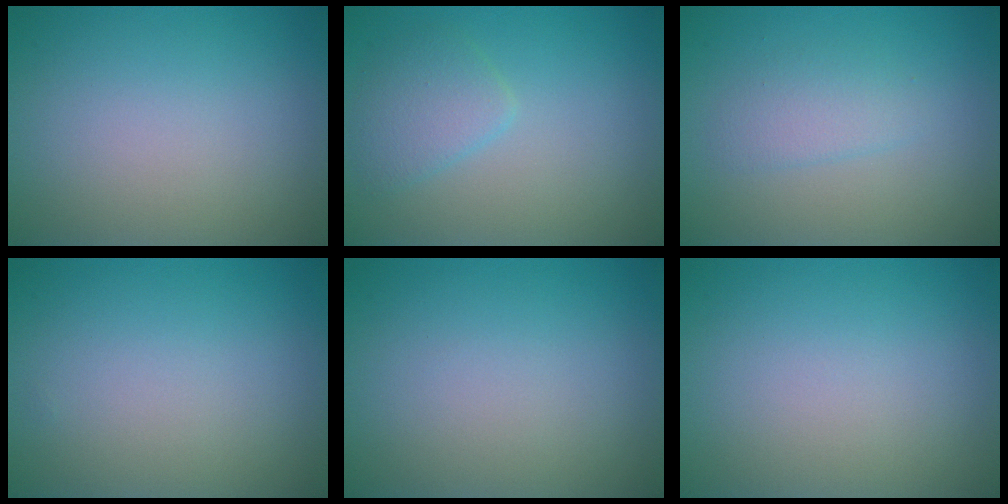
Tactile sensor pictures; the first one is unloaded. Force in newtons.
{"total": 2.4, "press": 2.4, "slide": 0.1}
{"total": 1.8, "press": 1.8, "slide": 0.1}
{"total": 0.0}
{"total": 0.0}
{"total": 0.0}